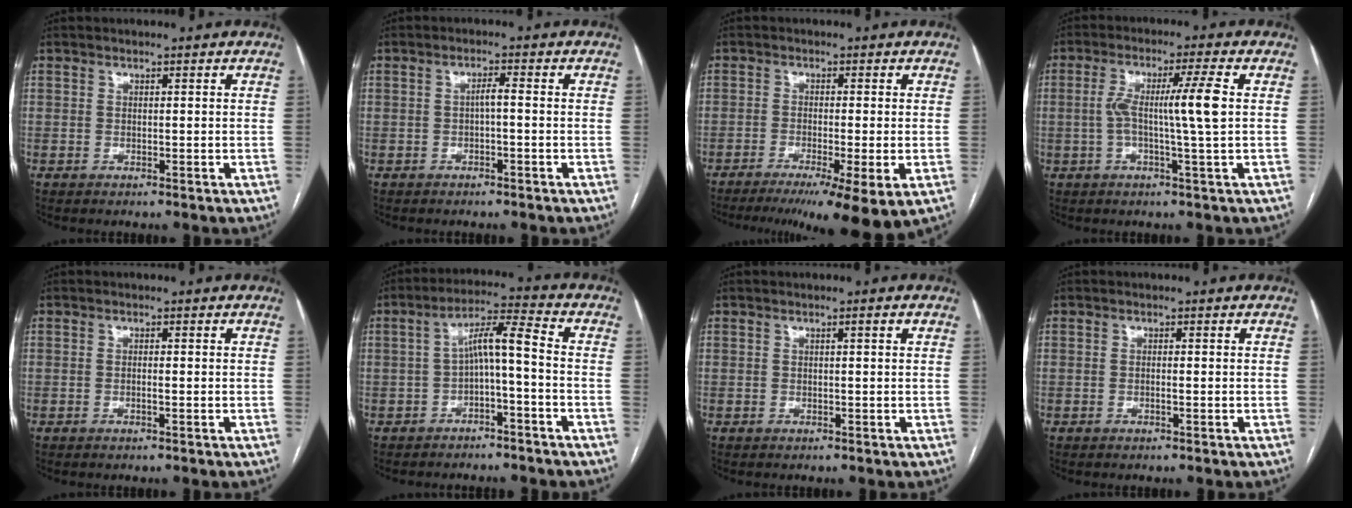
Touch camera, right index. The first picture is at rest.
{"total": 1.8, "force": [-0.2, 0.3, 1.8], "torque": [-0.032, 0.004, -0.003]}
{"total": 12.3, "force": [-8.1, 0.4, 9.2], "torque": [-0.113, -0.021, -0.127]}
{"total": 8.2, "force": [0.3, -0.8, 8.1], "torque": [-0.150, 0.010, 0.004]}
{"total": 0.9, "force": [-0.2, 0.2, 0.9], "torque": [-0.018, 0.000, -0.002]}
{"total": 6.8, "force": [-1.3, 0.9, 6.7], "torque": [-0.117, 0.033, -0.021]}
{"total": 1.2, "force": [0.5, 0.0, 1.1], "torque": [-0.017, 0.001, 0.006]}
{"total": 0.8, "force": [-0.1, 0.1, 0.7], "torque": [-0.014, 0.000, -0.002]}